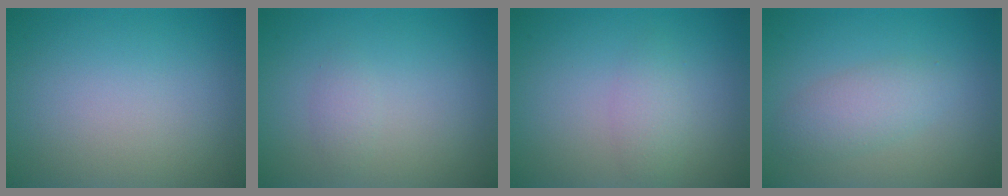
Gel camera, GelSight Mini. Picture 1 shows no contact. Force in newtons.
{"total": 0.9, "press": 0.9, "slide": 0.0}
{"total": 1.7, "press": 1.7, "slide": 0.1}
{"total": 2.7, "press": 2.7, "slide": 0.1}